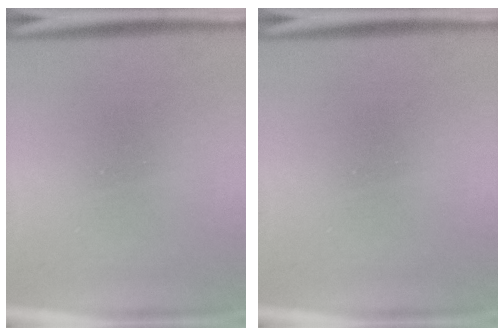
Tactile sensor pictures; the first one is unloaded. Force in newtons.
{"total": 0.0}